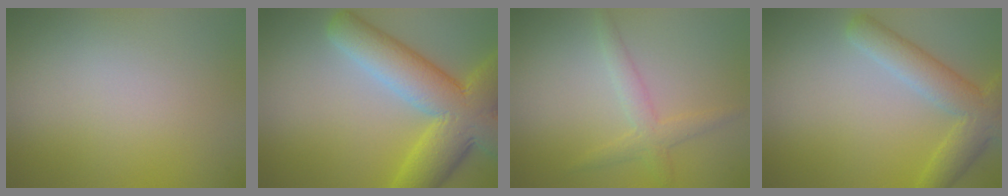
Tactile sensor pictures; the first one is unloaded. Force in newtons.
{"total": 10.1, "press": 10.0, "slide": 0.6}
{"total": 2.2, "press": 2.2, "slide": 0.1}
{"total": 5.0, "press": 5.0, "slide": 0.3}